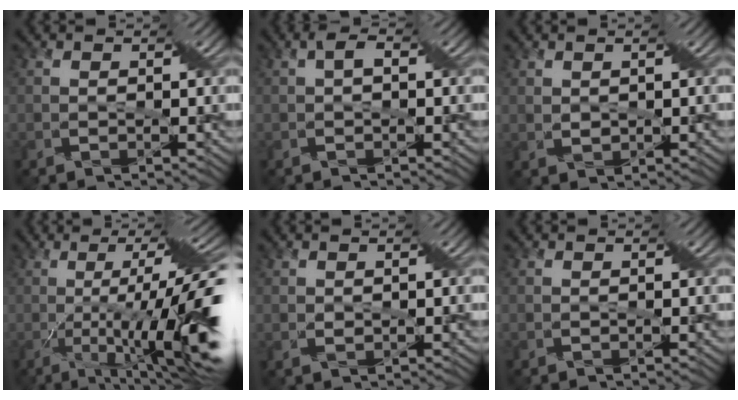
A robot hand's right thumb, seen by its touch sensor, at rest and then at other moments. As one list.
[{"total": 1.4, "force": [0.3, 0.1, 1.4], "torque": [-0.038, 0.000, 0.009]}, {"total": 1.0, "force": [1.0, 0.3, 0.2], "torque": [-0.025, -0.004, 0.027]}, {"total": 15.3, "force": [-3.3, 2.0, 14.8], "torque": [-0.246, -0.006, -0.036]}, {"total": 0.6, "force": [0.6, 0.1, 0.0], "torque": [-0.010, -0.002, 0.016]}, {"total": 0.0}]